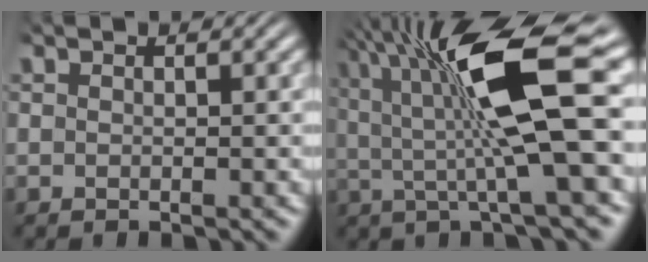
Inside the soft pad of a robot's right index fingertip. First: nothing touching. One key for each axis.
{"total": 10.1, "fx": 2.4, "fy": 2.6, "fz": 9.4, "tx": -0.150, "ty": 0.011, "tz": 0.044}